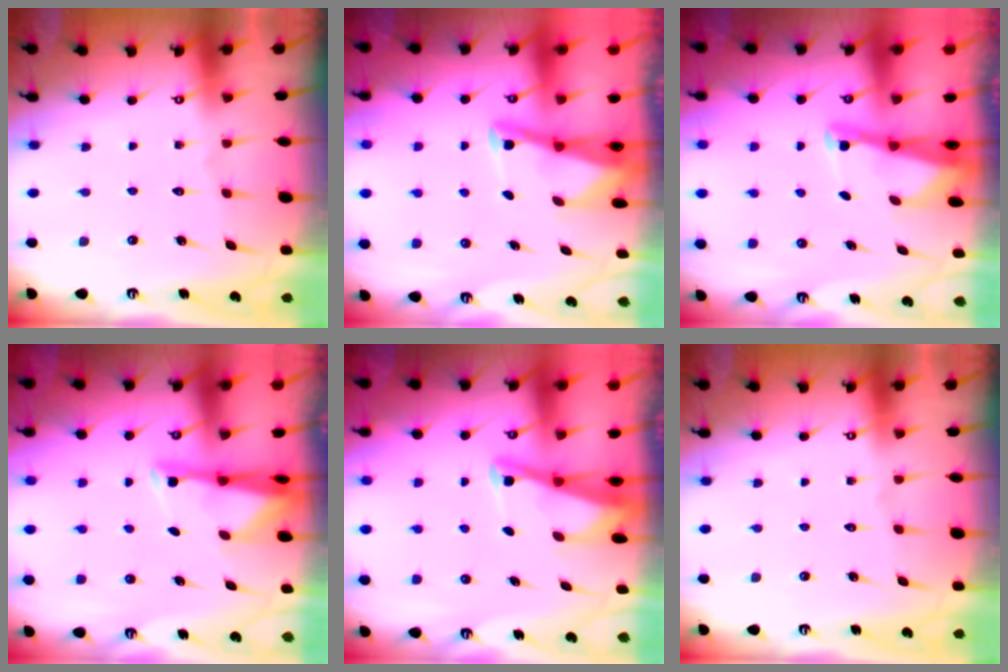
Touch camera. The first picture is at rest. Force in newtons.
{"total": 2.9, "press": 2.8, "slide": 0.4}
{"total": 2.5, "press": 2.5, "slide": 0.2}
{"total": 2.7, "press": 2.7, "slide": 0.4}
{"total": 2.7, "press": 2.6, "slide": 0.4}
{"total": 0.0}